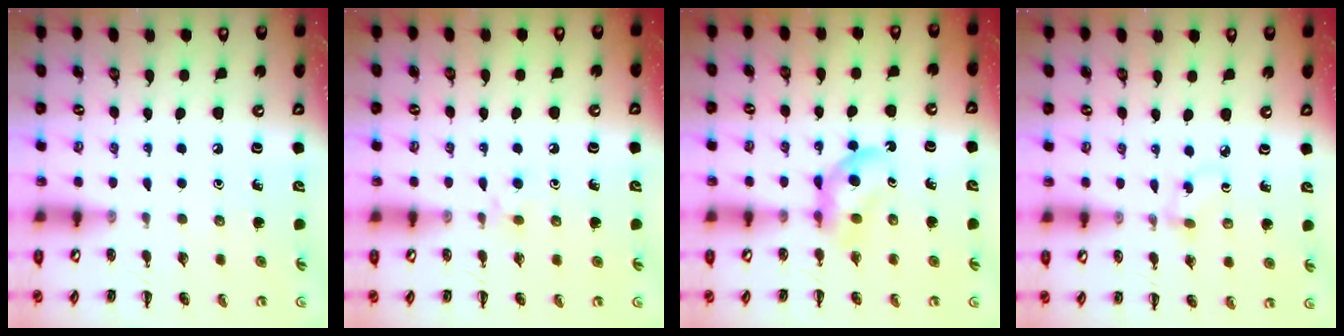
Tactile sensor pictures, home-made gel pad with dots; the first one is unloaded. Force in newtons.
{"total": 2.8, "press": 2.6, "slide": 1.1}
{"total": 4.3, "press": 4.2, "slide": 0.9}
{"total": 2.4, "press": 2.1, "slide": 1.1}